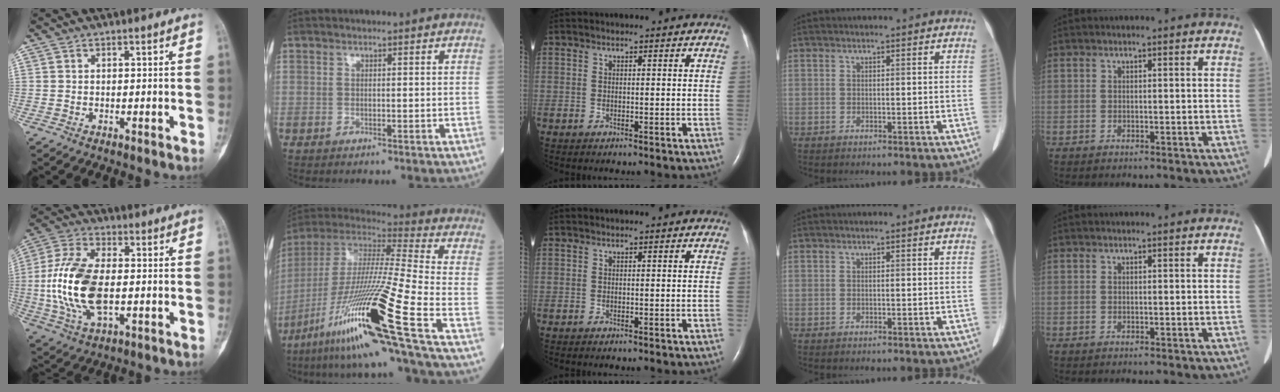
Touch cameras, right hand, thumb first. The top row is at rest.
{"thumb": {"total": 16.2, "force": [-1.3, 8.5, 13.7], "torque": [-0.286, 0.009, -0.024]}, "index": {"total": 25.3, "force": [-13.2, -1.9, 21.5], "torque": [-0.423, -0.047, -0.251]}}